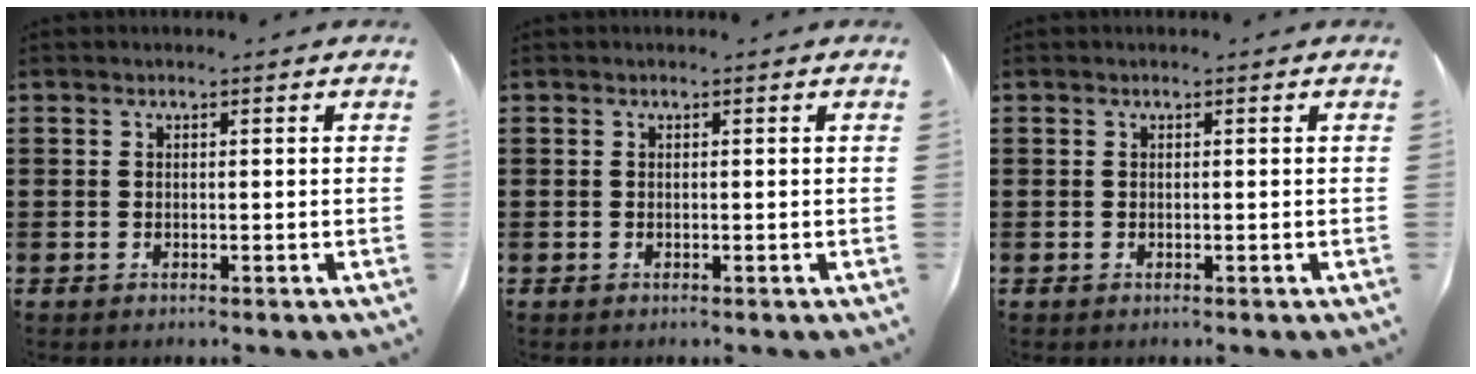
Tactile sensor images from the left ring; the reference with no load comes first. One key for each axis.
{"total": 0.0}
{"total": 0.0}